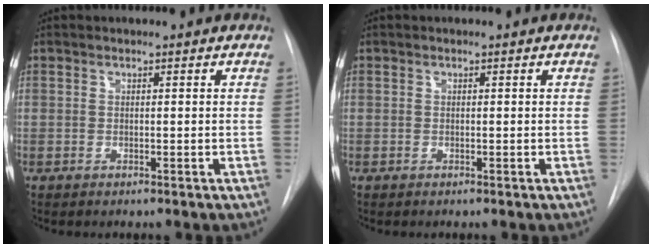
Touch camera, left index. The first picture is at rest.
{"total": 0.0}